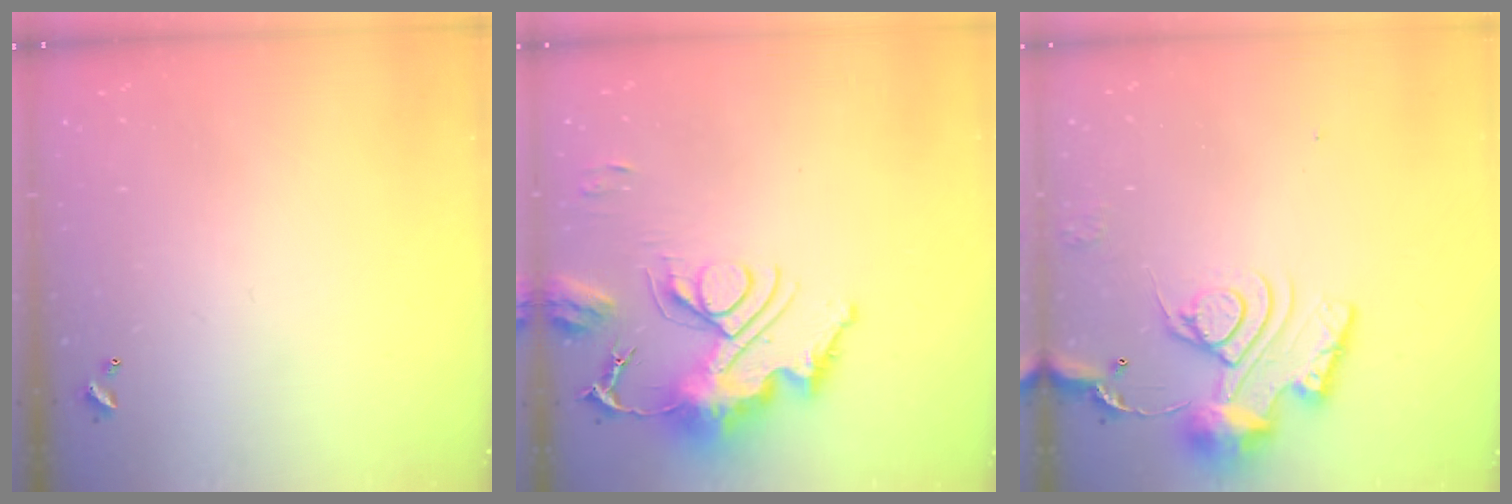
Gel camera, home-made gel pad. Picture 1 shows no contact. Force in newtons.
{"total": 15.1, "press": 15.0, "slide": 1.8}
{"total": 13.9, "press": 13.8, "slide": 1.6}